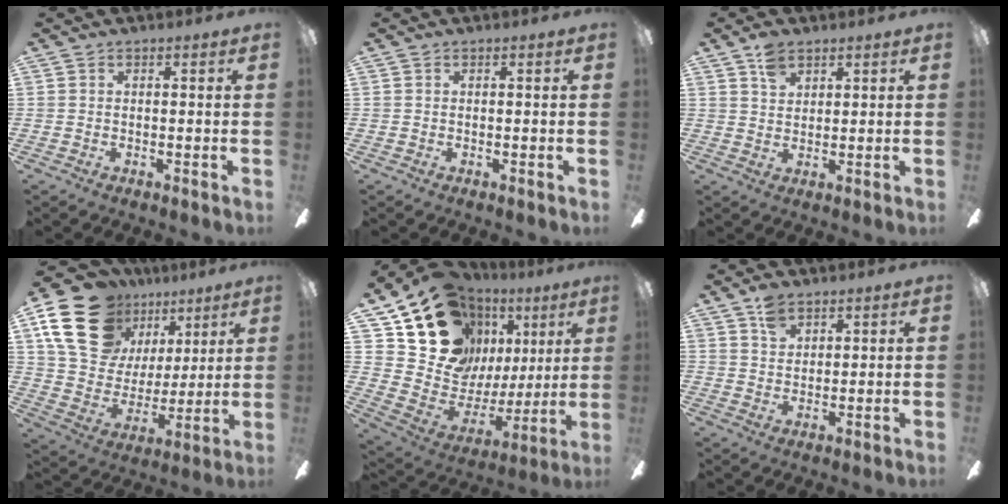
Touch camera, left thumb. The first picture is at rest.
{"total": 0.0}
{"total": 4.4, "force": [2.9, 2.5, 2.1], "torque": [-0.032, -0.006, 0.052]}
{"total": 22.1, "force": [12.1, 15.1, 10.7], "torque": [-0.194, -0.051, 0.229]}
{"total": 20.1, "force": [11.8, 13.9, 8.3], "torque": [-0.150, -0.073, 0.241]}
{"total": 4.5, "force": [3.0, 2.7, 2.1], "torque": [-0.031, -0.006, 0.055]}